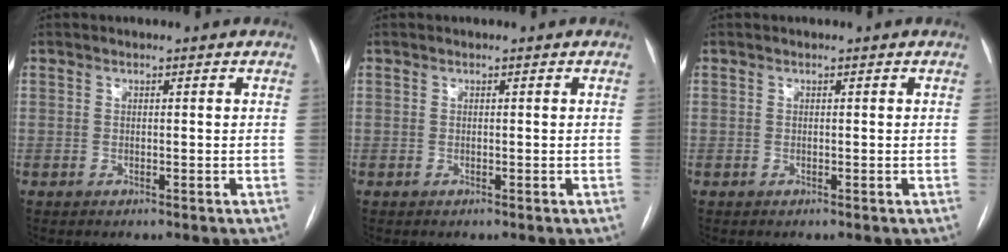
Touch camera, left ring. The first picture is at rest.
{"total": 0.0}
{"total": 0.0}